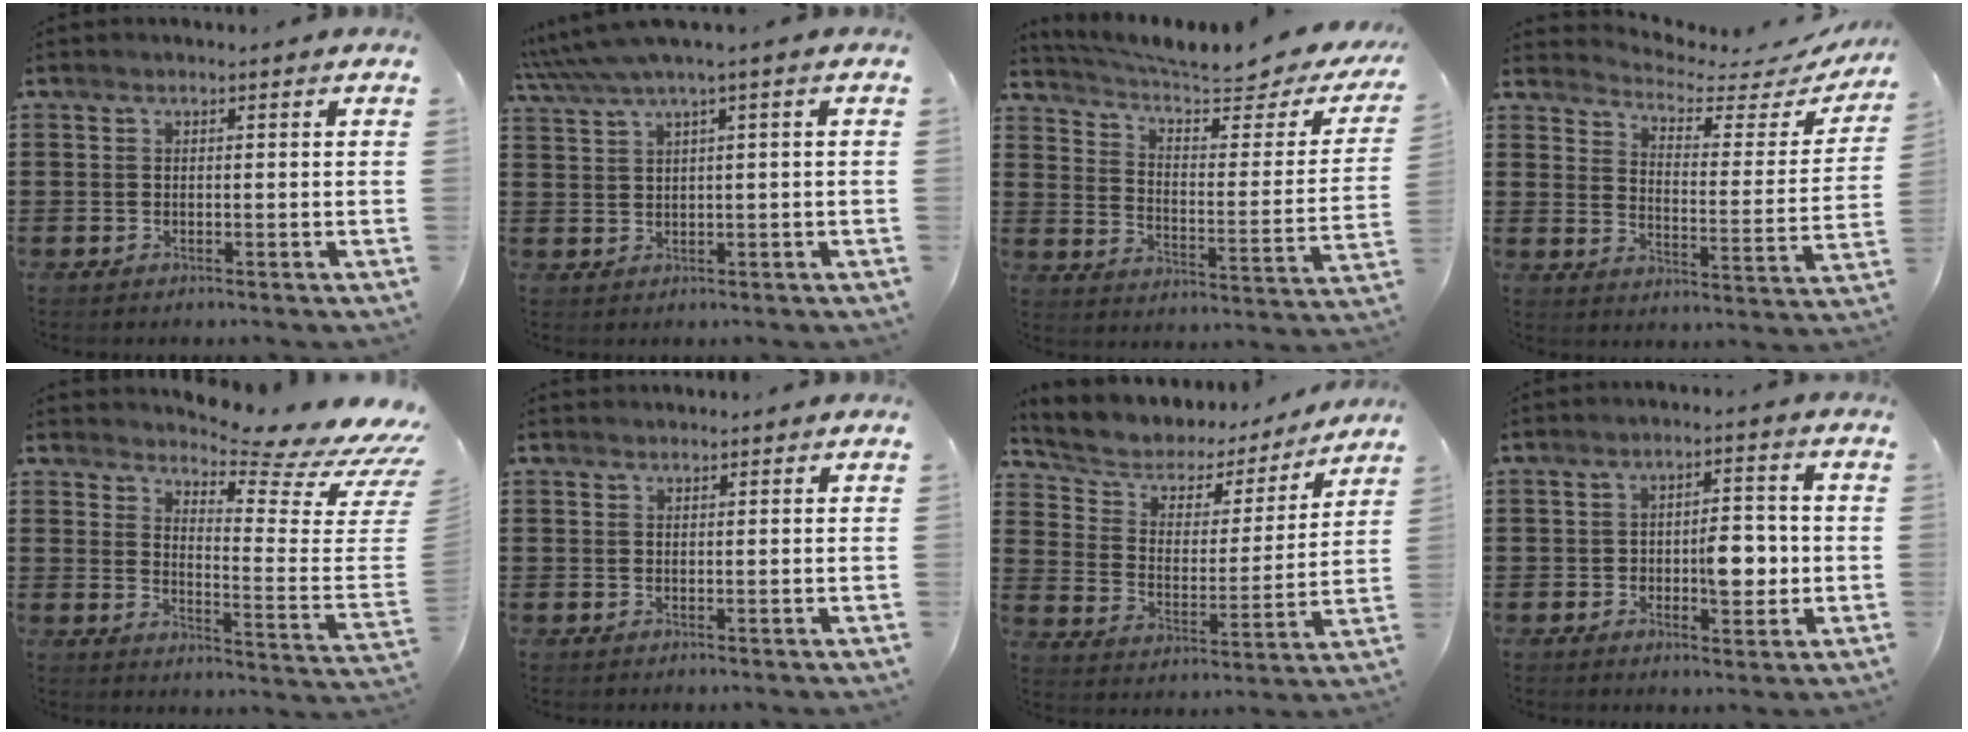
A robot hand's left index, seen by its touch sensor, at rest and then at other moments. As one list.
[{"total": 3.2, "force": [1.6, -0.1, 2.8], "torque": [-0.065, -0.008, 0.023]}, {"total": 6.5, "force": [5.4, 0.9, 3.6], "torque": [-0.087, -0.040, 0.086]}, {"total": 3.4, "force": [3.2, 0.7, 1.0], "torque": [-0.045, -0.027, 0.046]}, {"total": 6.0, "force": [5.5, -0.1, 2.4], "torque": [-0.052, -0.061, 0.085]}, {"total": 0.8, "force": [0.8, 0.1, 0.0], "torque": [-0.001, 0.001, 0.016]}, {"total": 4.8, "force": [3.5, 3.1, 1.0], "torque": [-0.050, -0.022, 0.054]}, {"total": 5.9, "force": [-0.8, 2.8, 5.1], "torque": [-0.075, 0.002, -0.018]}]